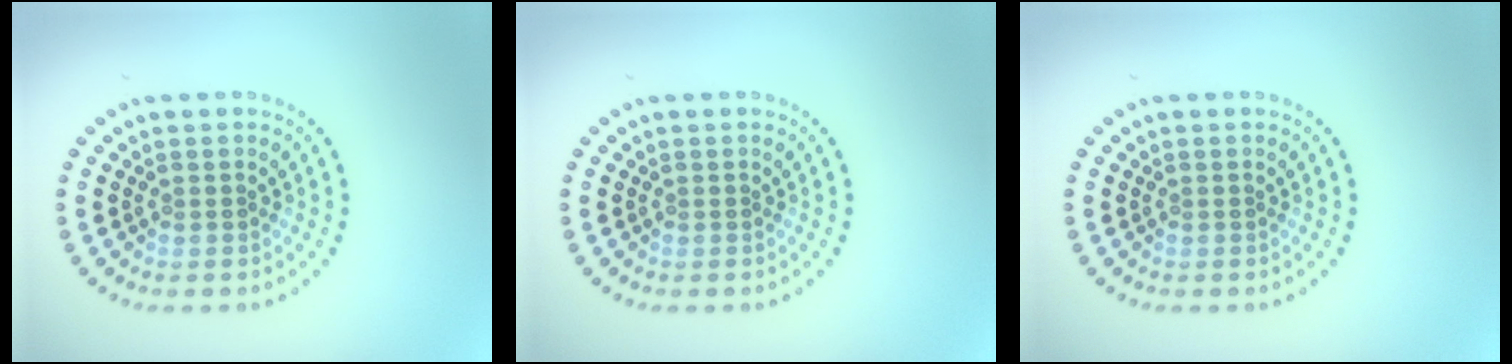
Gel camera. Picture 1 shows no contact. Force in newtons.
{"total": 0.0}
{"total": 0.0}